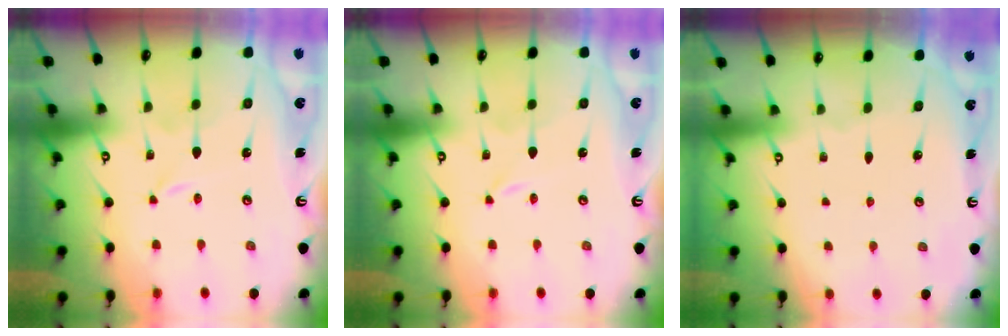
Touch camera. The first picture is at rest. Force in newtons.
{"total": 0.0}
{"total": 0.0}